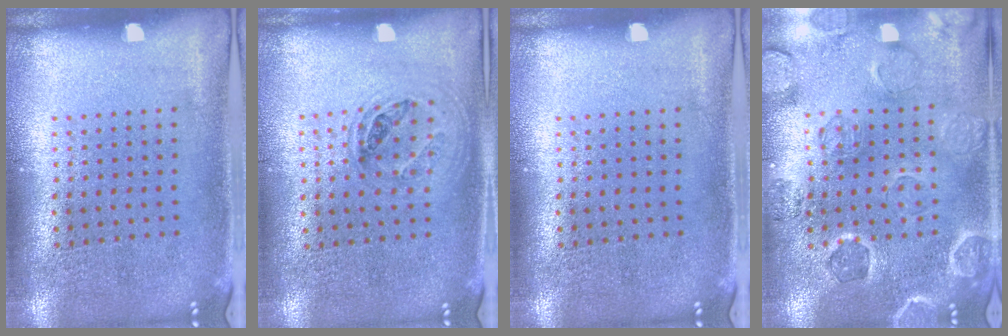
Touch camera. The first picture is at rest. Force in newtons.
{"total": 1.0, "press": 1.0, "slide": 0.4}
{"total": 0.0}
{"total": 0.7, "press": 0.7, "slide": 0.4}